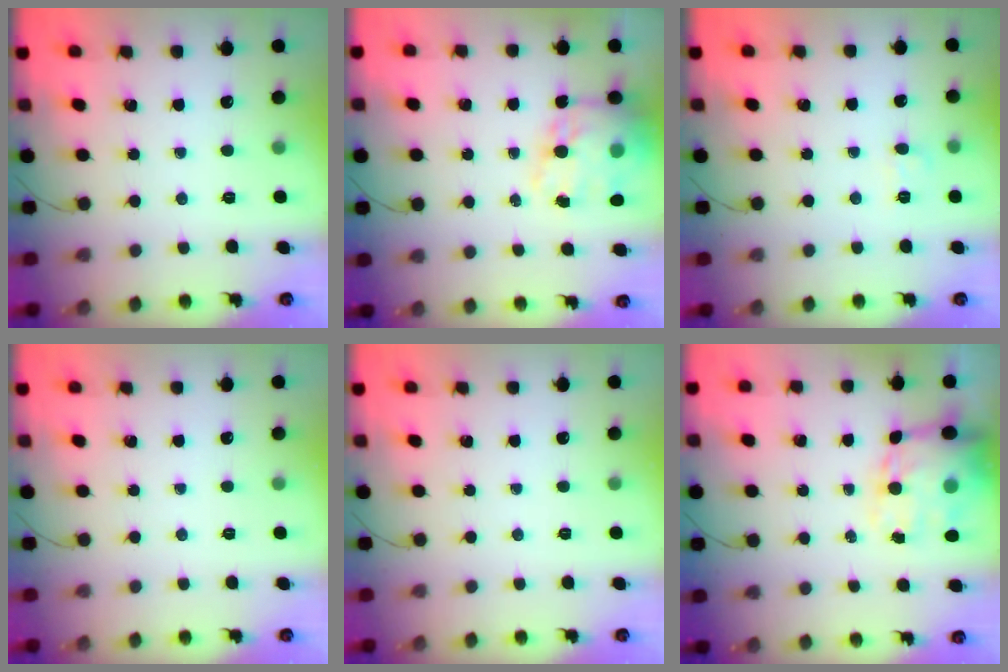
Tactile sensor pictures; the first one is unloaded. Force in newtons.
{"total": 18.4, "press": 17.8, "slide": 4.7}
{"total": 5.4, "press": 5.3, "slide": 1.4}
{"total": 0.0}
{"total": 0.0}
{"total": 16.1, "press": 15.6, "slide": 3.8}